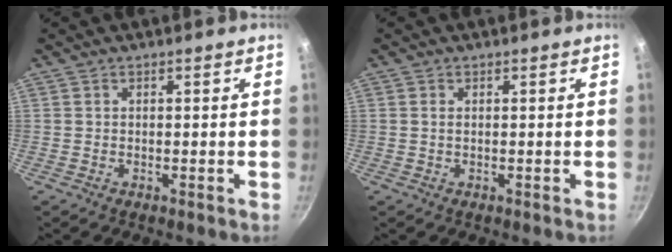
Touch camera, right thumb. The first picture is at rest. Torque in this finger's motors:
{"motor_torque": [-0.57, 0.47, 0.32, 0.23, 0.01]}